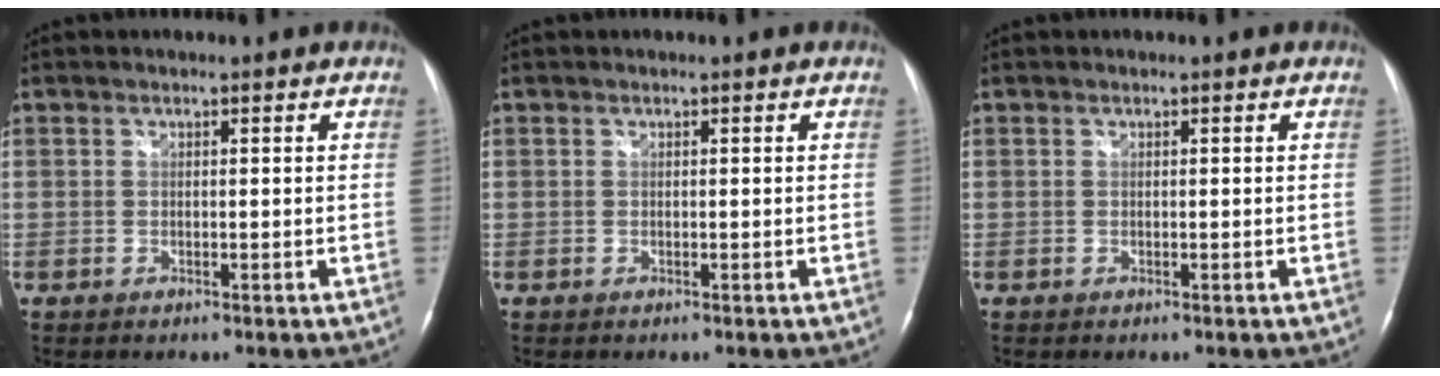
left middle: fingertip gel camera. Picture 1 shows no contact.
{"total": 0.0}
{"total": 0.0}